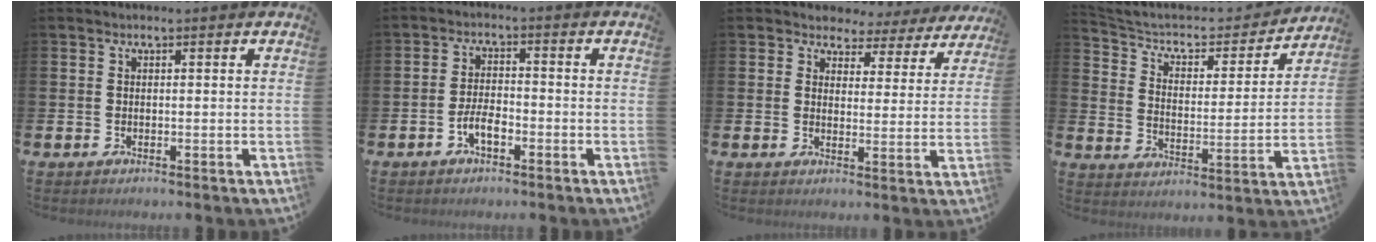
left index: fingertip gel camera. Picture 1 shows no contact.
{"total": 3.2, "force": [-1.6, 1.3, 2.5], "torque": [-0.058, 0.006, -0.031]}
{"total": 3.2, "force": [2.8, 1.7, -0.1], "torque": [-0.018, -0.025, 0.043]}
{"total": 6.0, "force": [5.2, 2.5, 1.6], "torque": [-0.061, -0.040, 0.082]}